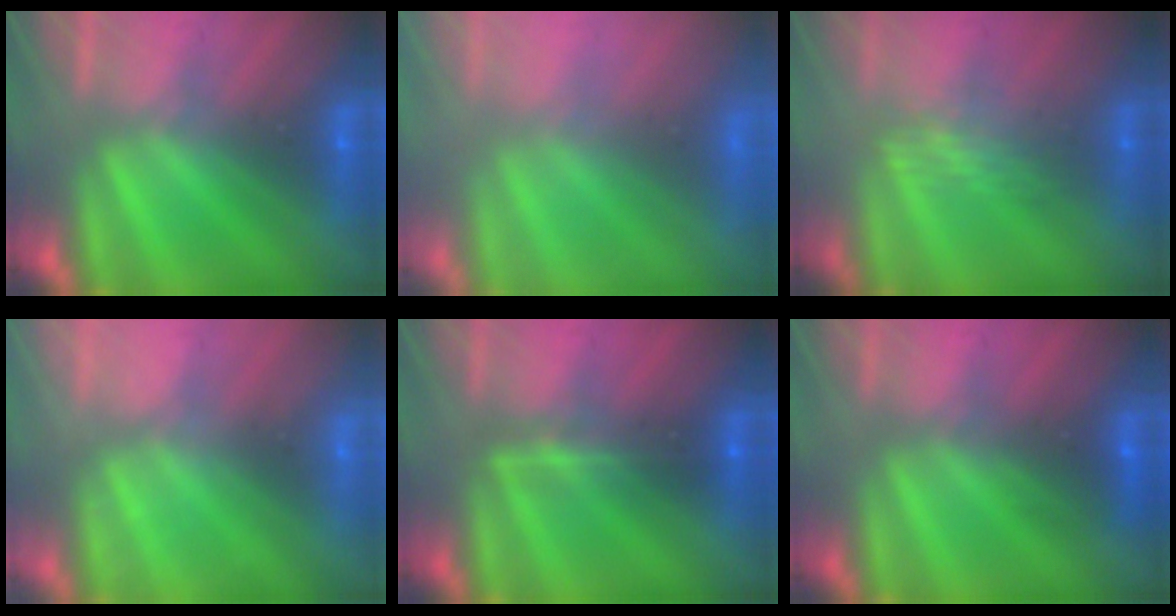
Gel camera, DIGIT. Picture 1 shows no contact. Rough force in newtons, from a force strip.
{"total": 7.6}
{"total": 3.0}
{"total": 2.3}
{"total": 2.4}
{"total": 2.6}